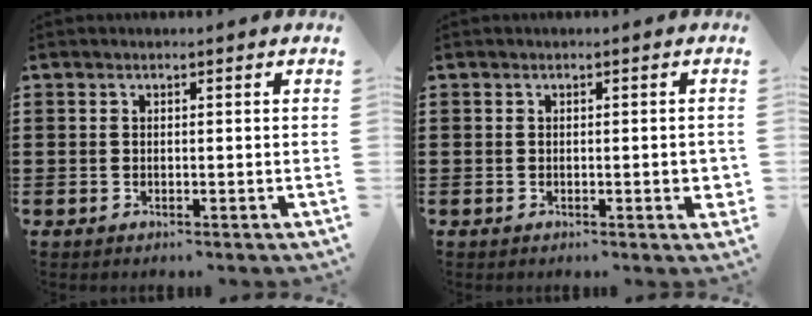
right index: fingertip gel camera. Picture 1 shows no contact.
{"total": 2.1, "force": [-0.2, 0.4, 2.1], "torque": [-0.034, -0.002, -0.003]}